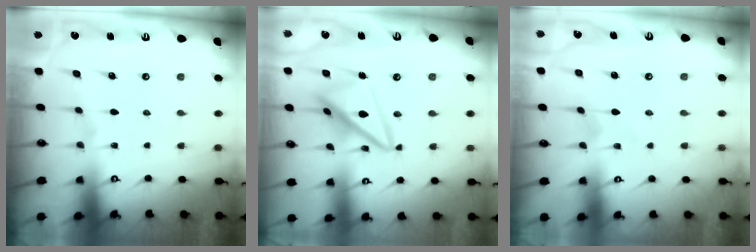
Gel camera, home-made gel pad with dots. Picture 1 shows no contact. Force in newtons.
{"total": 15.0, "press": 14.9, "slide": 1.6}
{"total": 1.6, "press": 1.6, "slide": 0.2}